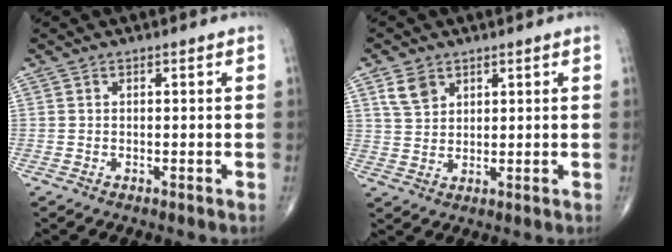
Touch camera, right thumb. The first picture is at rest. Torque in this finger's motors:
{"motor_torque": [-0.16, 0.18, 0.06, 0.06, 0.04]}